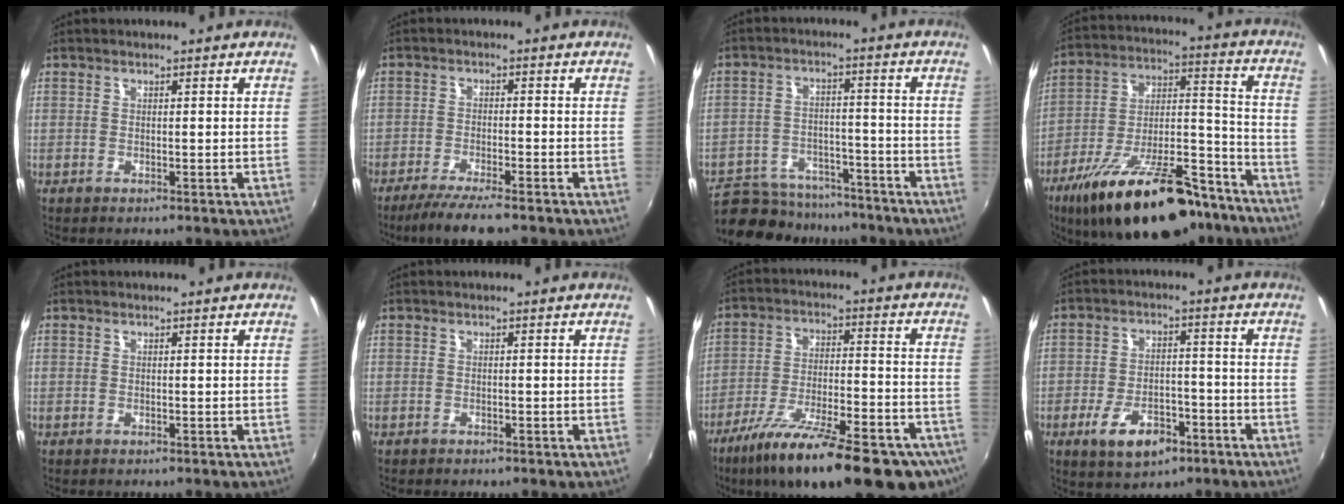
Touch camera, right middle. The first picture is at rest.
{"total": 7.3, "force": [-5.9, 0.7, 4.2], "torque": [-0.095, -0.018, -0.102]}
{"total": 17.8, "force": [-15.0, 7.3, 6.5], "torque": [-0.154, 0.001, -0.209]}
{"total": 26.7, "force": [-18.7, 9.8, 16.3], "torque": [-0.269, 0.000, -0.277]}
{"total": 0.0}
{"total": 1.0, "force": [-0.8, 0.5, 0.4], "torque": [-0.010, -0.002, -0.011]}
{"total": 26.8, "force": [-18.6, 7.3, 17.8], "torque": [-0.298, -0.057, -0.266]}
{"total": 8.1, "force": [-4.4, 4.6, 5.0], "torque": [-0.107, 0.003, -0.062]}